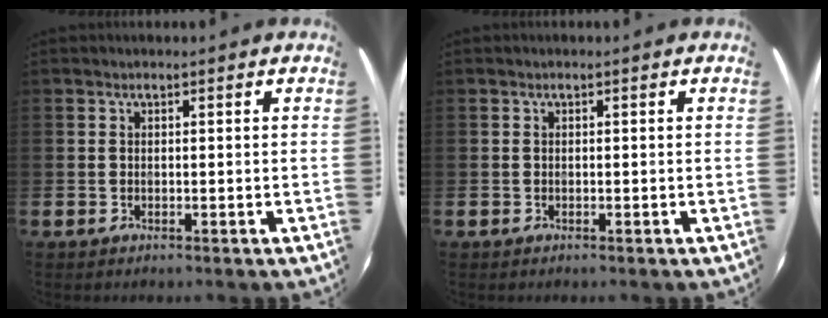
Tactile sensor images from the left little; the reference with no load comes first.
{"total": 0.0}